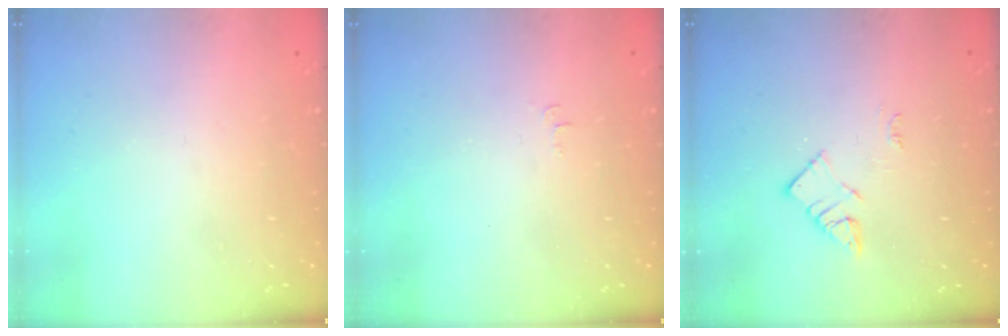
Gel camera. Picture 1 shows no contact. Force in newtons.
{"total": 3.3, "press": 3.3, "slide": 0.5}
{"total": 4.6, "press": 4.6, "slide": 0.3}